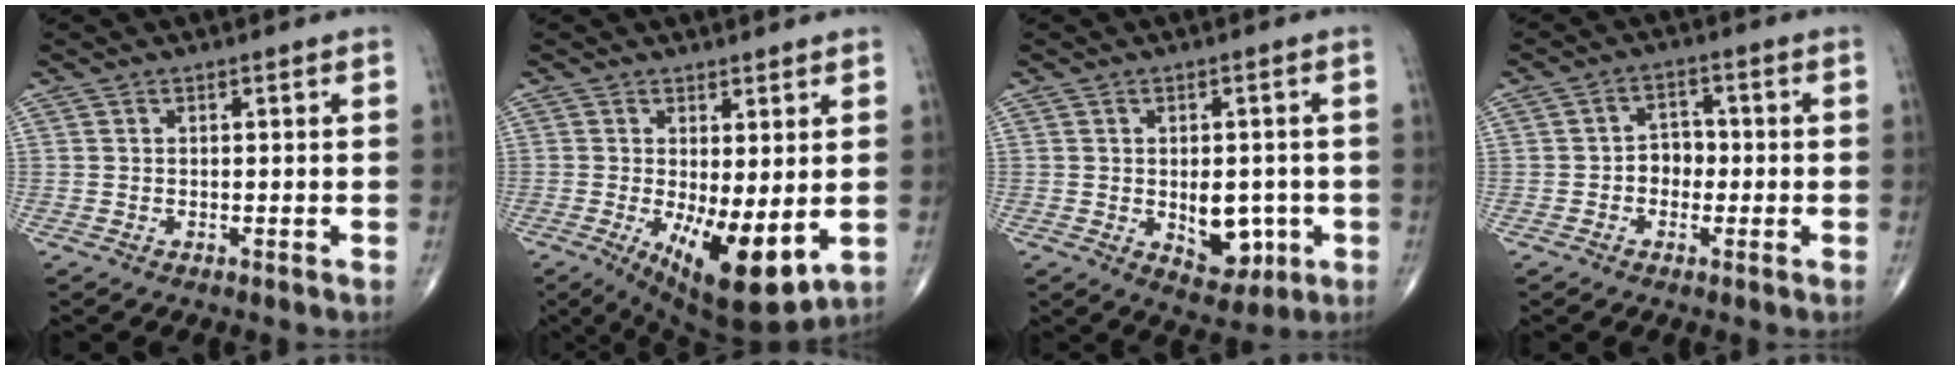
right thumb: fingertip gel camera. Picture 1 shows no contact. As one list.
[{"total": 12.1, "force": [-2.0, 4.3, 11.1], "torque": [-0.171, -0.029, -0.015]}, {"total": 8.2, "force": [-1.5, 5.2, 6.2], "torque": [-0.052, -0.002, -0.006]}, {"total": 4.2, "force": [-0.8, 3.4, 2.3], "torque": [-0.013, 0.016, -0.022]}]